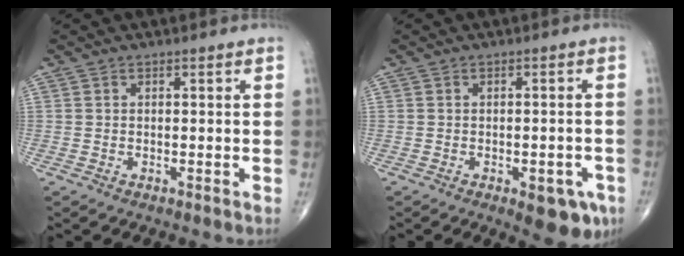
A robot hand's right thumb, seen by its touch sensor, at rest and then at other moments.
{"total": 8.4, "force": [-3.1, 3.5, 7.0], "torque": [-0.068, -0.004, -0.030]}